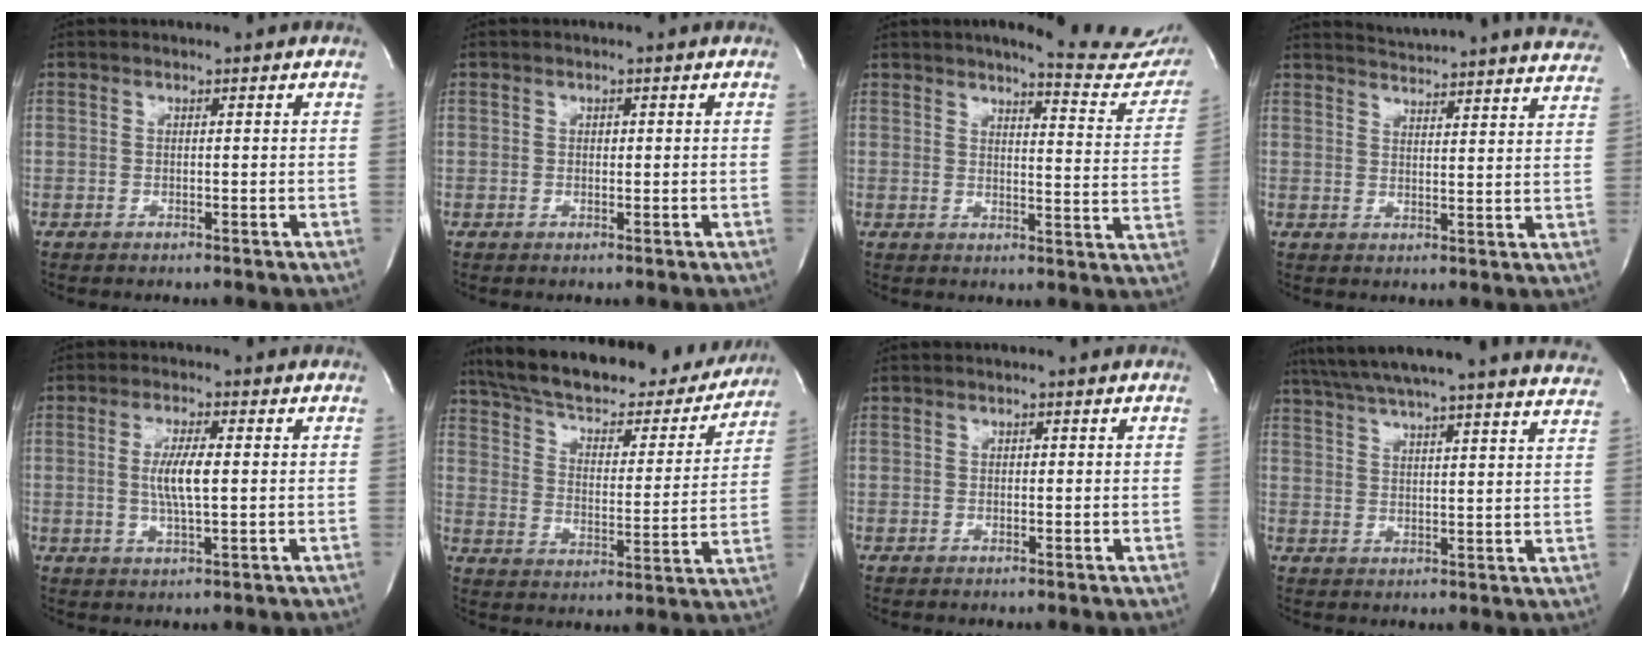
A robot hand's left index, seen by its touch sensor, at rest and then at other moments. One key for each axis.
{"total": 0.7, "fx": 0.1, "fy": 0.5, "fz": 0.5, "tx": -0.008, "ty": 0.000, "tz": 0.001}
{"total": 16.3, "fx": 14.9, "fy": 2.2, "fz": 6.3, "tx": -0.065, "ty": -0.066, "tz": 0.157}
{"total": 21.4, "fx": 20.6, "fy": 1.0, "fz": 5.6, "tx": -0.086, "ty": -0.072, "tz": 0.241}
{"total": 5.5, "fx": 0.2, "fy": 0.8, "fz": 5.4, "tx": -0.110, "ty": -0.002, "tz": 0.003}
{"total": 27.4, "fx": 23.8, "fy": 7.6, "fz": 11.4, "tx": -0.191, "ty": -0.005, "tz": 0.320}
{"total": 0.5, "fx": 0.0, "fy": 0.4, "fz": 0.4, "tx": -0.007, "ty": 0.000, "tz": 0.000}
{"total": 29.3, "fx": 26.6, "fy": 1.2, "fz": 12.2, "tx": -0.208, "ty": -0.041, "tz": 0.332}